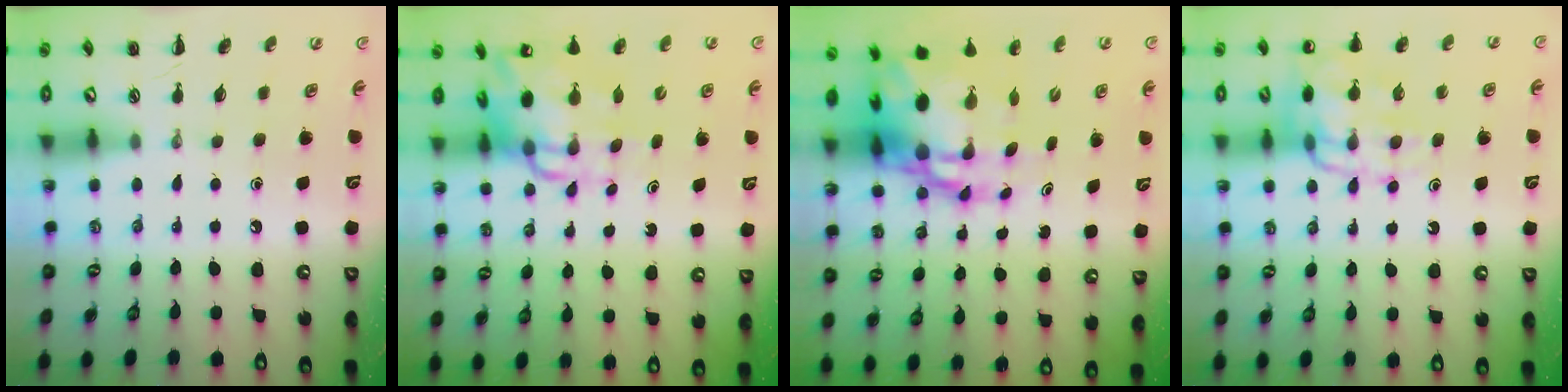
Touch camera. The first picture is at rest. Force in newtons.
{"total": 10.4, "press": 10.0, "slide": 2.7}
{"total": 13.3, "press": 12.8, "slide": 3.6}
{"total": 13.5, "press": 13.4, "slide": 1.4}